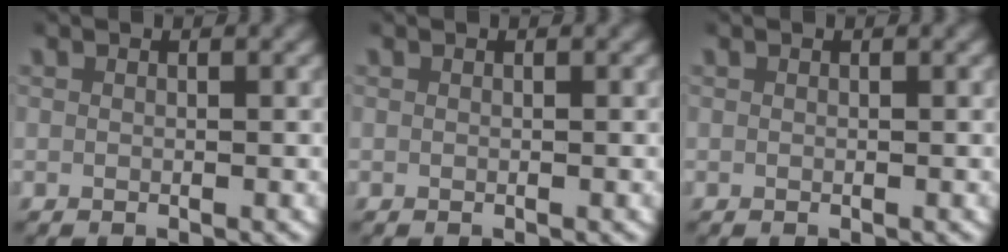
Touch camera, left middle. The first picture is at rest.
{"total": 0.0}
{"total": 0.0}